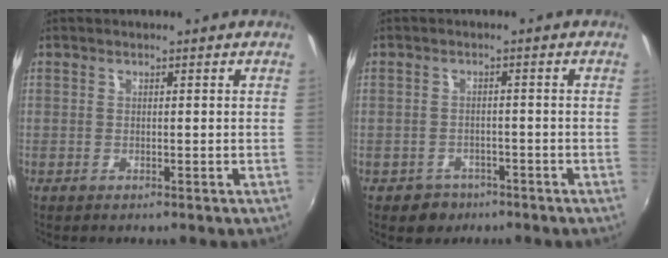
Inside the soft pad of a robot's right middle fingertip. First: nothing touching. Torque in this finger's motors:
{"motor_torque": [0.27, -0.37, -0.01, 0.01]}